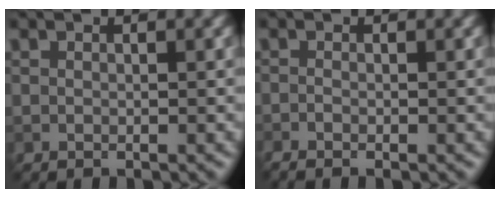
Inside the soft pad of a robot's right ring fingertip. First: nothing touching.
{"total": 1.5, "force": [-0.9, 0.4, 1.1], "torque": [-0.023, -0.007, -0.018]}